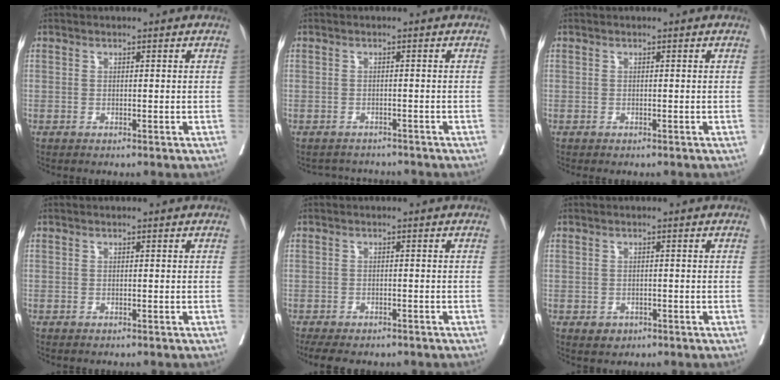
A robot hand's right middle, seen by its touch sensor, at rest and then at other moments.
{"total": 3.4, "force": [-3.4, 0.7, -0.4], "torque": [0.013, -0.001, -0.046]}
{"total": 0.0}
{"total": 0.6, "force": [-0.5, 0.2, 0.1], "torque": [-0.003, -0.001, -0.010]}
{"total": 8.9, "force": [-7.2, 3.1, 4.1], "torque": [-0.061, -0.004, -0.093]}
{"total": 1.9, "force": [-0.9, 1.5, 0.6], "torque": [-0.008, 0.003, -0.005]}